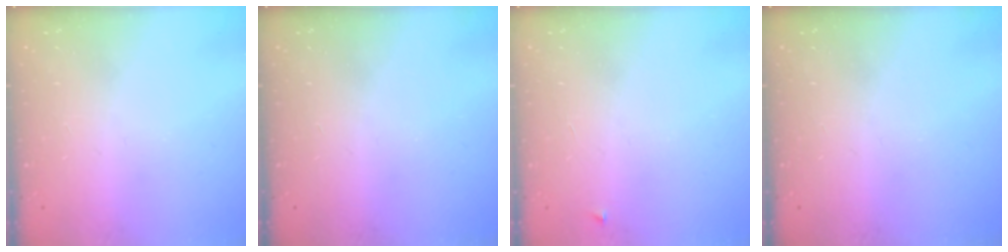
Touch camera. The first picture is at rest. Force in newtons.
{"total": 0.0}
{"total": 2.3, "press": 2.3, "slide": 0.3}
{"total": 0.0}